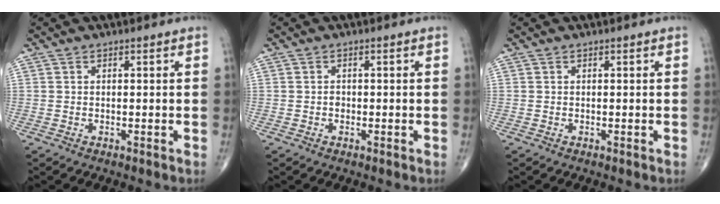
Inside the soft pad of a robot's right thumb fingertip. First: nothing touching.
{"total": 0.9, "force": [-0.2, 0.7, 0.4], "torque": [-0.004, 0.002, -0.004]}
{"total": 0.0}